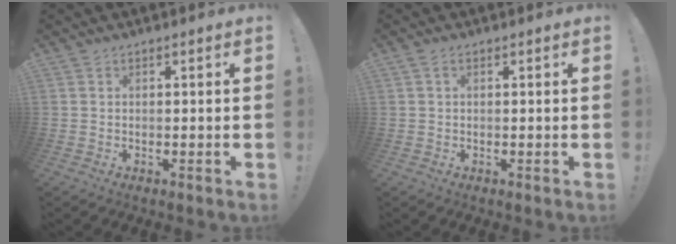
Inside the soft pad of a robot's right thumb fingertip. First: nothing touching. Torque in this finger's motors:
{"motor_torque": [-0.36, 0.21, -0.10, 0.18, 0.11]}